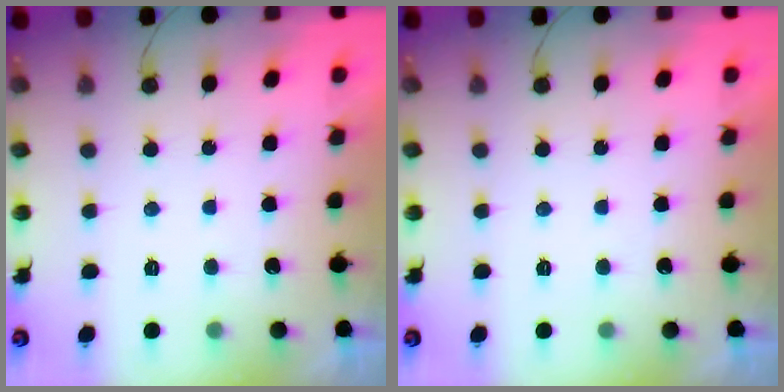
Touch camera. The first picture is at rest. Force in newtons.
{"total": 0.0}